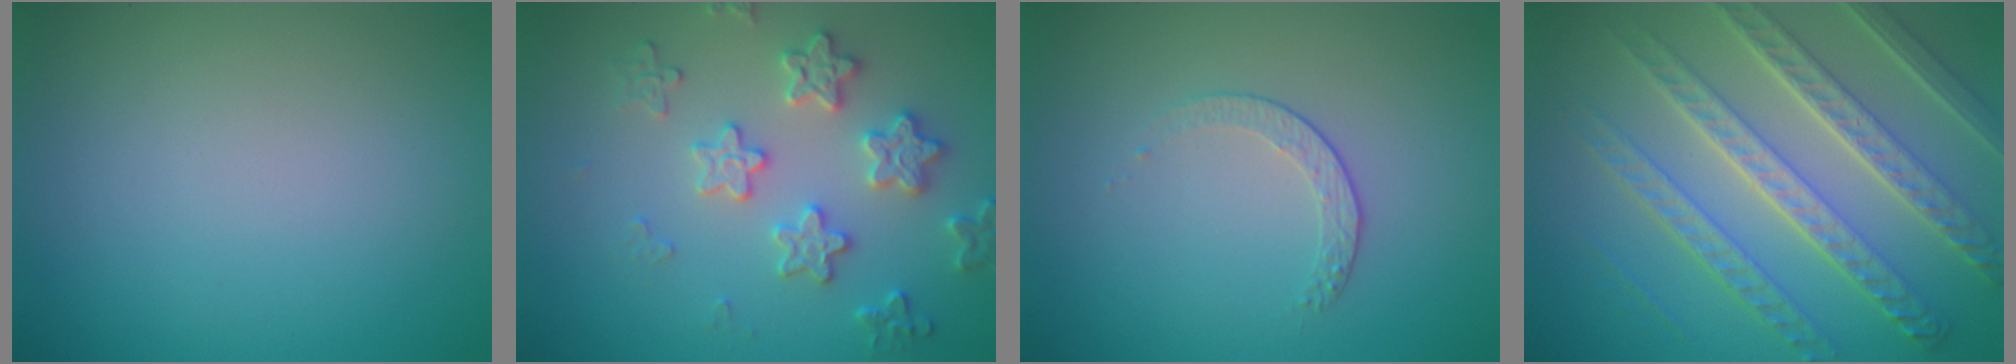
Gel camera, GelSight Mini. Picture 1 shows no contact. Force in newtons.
{"total": 3.6, "press": 3.6, "slide": 0.7}
{"total": 1.5, "press": 0.9, "slide": 1.2}
{"total": 8.3, "press": 6.2, "slide": 5.5}